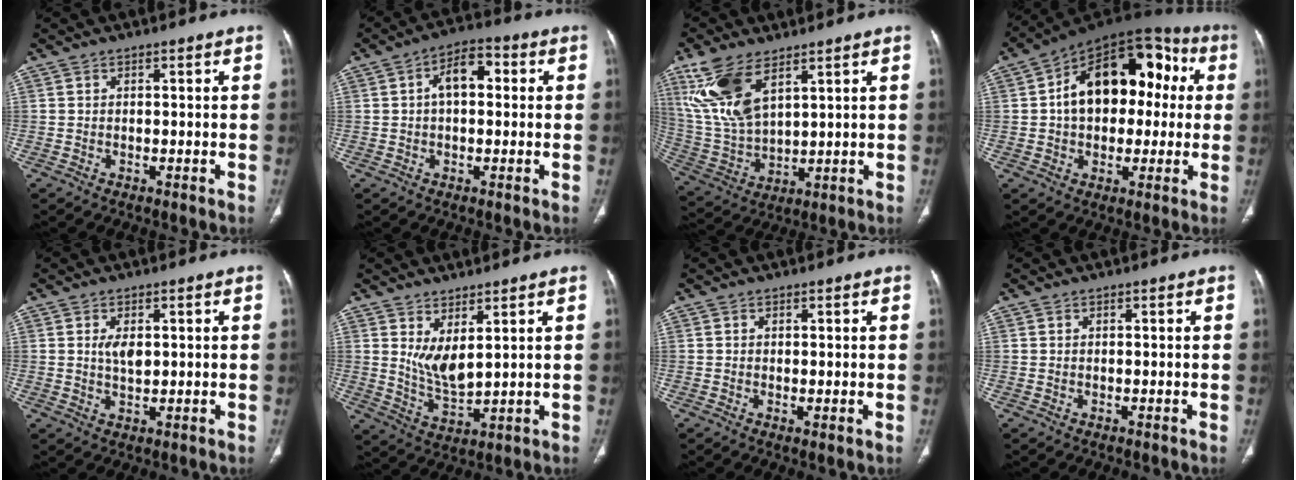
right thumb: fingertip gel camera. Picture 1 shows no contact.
{"total": 7.4, "force": [1.1, 4.2, 6.0], "torque": [-0.088, 0.023, 0.010]}
{"total": 13.6, "force": [7.2, 6.3, 9.6], "torque": [-0.203, -0.021, 0.159]}
{"total": 21.1, "force": [2.5, 13.6, 16.0], "torque": [-0.201, 0.044, 0.031]}
{"total": 3.4, "force": [0.8, 1.8, 2.8], "torque": [-0.045, -0.007, 0.016]}
{"total": 6.4, "force": [2.8, 2.3, 5.2], "torque": [-0.097, -0.039, 0.068]}
{"total": 0.9, "force": [0.0, 0.2, 0.8], "torque": [-0.020, -0.006, 0.001]}
{"total": 0.0}